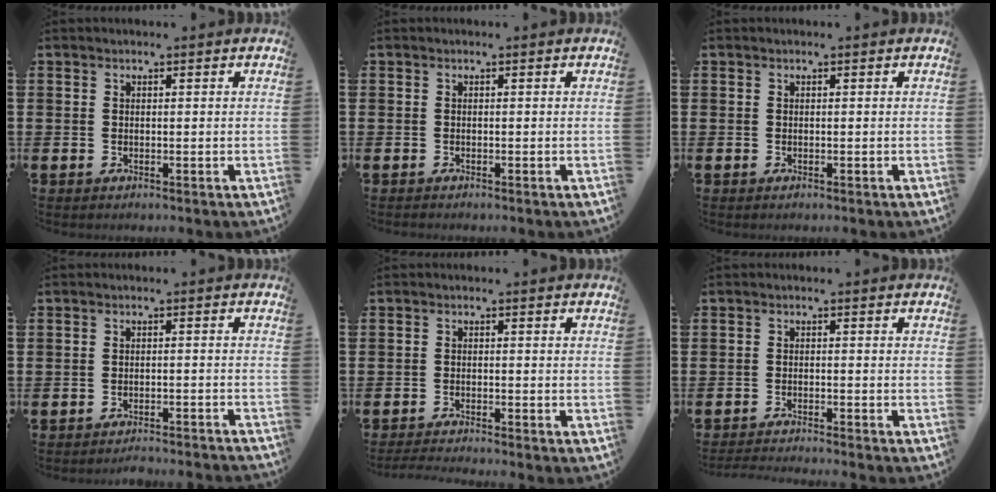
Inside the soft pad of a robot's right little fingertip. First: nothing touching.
{"total": 0.0}
{"total": 0.0}
{"total": 1.7, "force": [-1.7, -0.2, 0.1], "torque": [-0.003, 0.005, -0.036]}
{"total": 1.5, "force": [-1.4, -0.2, 0.4], "torque": [-0.005, 0.002, -0.027]}
{"total": 1.6, "force": [-1.6, -0.3, 0.2], "torque": [-0.001, 0.002, -0.032]}